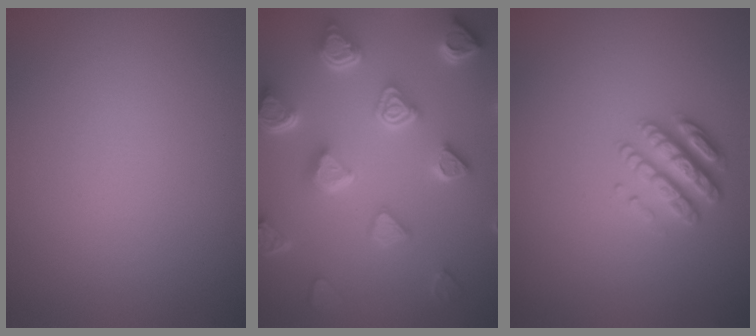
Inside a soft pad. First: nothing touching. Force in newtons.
{"total": 7.4, "press": 5.9, "slide": 4.4}
{"total": 2.9, "press": 2.8, "slide": 1.1}